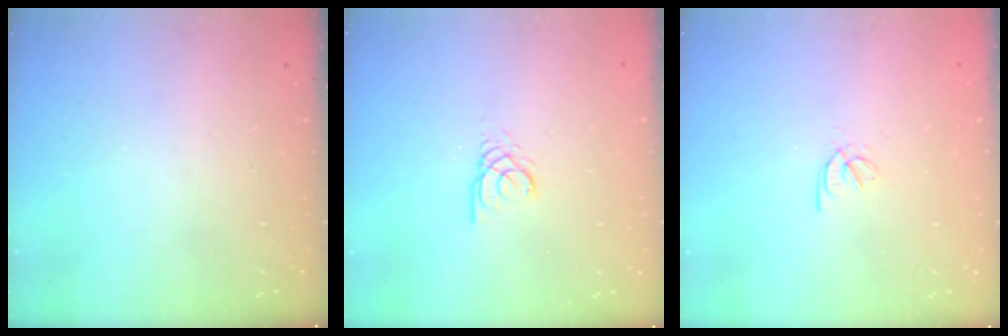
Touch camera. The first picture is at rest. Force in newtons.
{"total": 2.4, "press": 2.4, "slide": 0.4}
{"total": 2.3, "press": 2.2, "slide": 0.5}